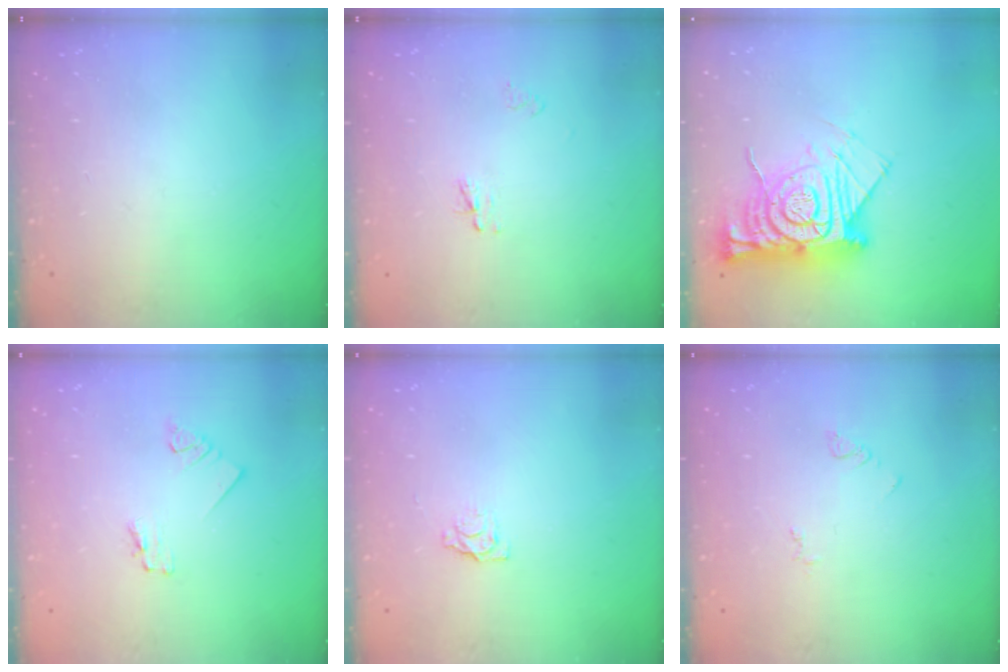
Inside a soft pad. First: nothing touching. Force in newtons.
{"total": 2.3, "press": 2.2, "slide": 0.2}
{"total": 17.8, "press": 17.7, "slide": 1.6}
{"total": 1.7, "press": 1.7, "slide": 0.3}
{"total": 3.2, "press": 3.1, "slide": 0.3}
{"total": 2.9, "press": 2.9, "slide": 0.4}